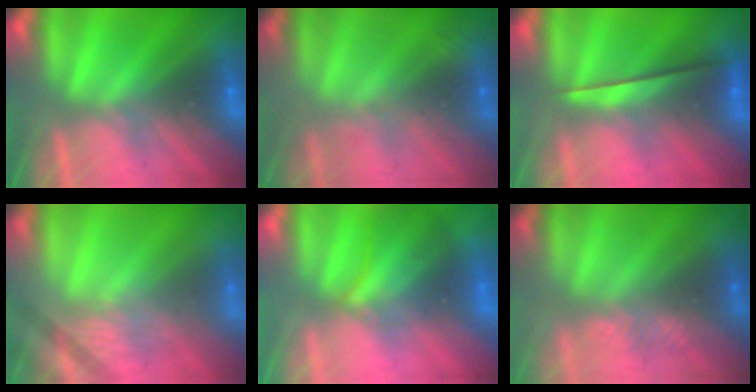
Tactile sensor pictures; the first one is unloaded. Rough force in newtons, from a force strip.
{"total": 2.6}
{"total": 2.4}
{"total": 2.3}
{"total": 3.4}
{"total": 2.9}